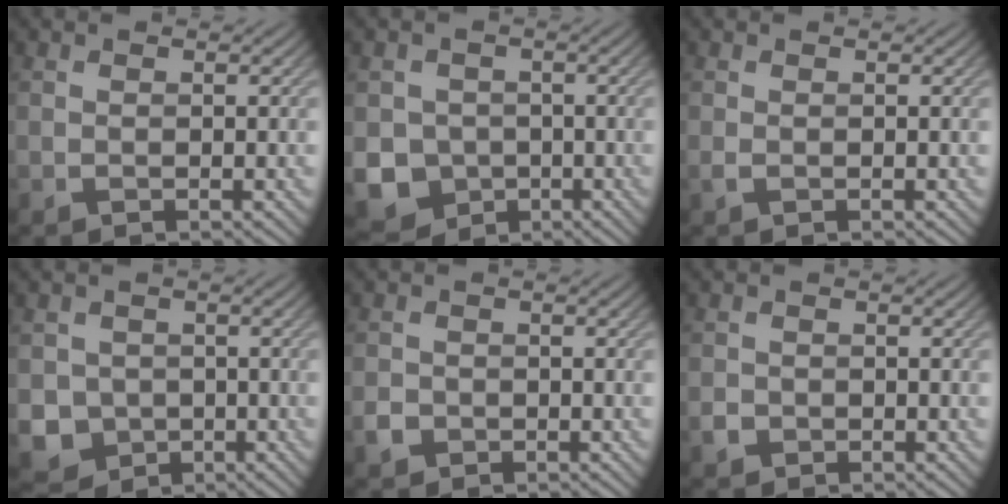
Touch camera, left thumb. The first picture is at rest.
{"total": 6.8, "force": [-2.0, 6.1, 2.3], "torque": [-0.061, -0.020, -0.053]}
{"total": 0.5, "force": [0.0, 0.1, 0.5], "torque": [-0.015, 0.000, -0.001]}
{"total": 4.4, "force": [-0.9, 4.1, 1.4], "torque": [-0.041, -0.015, -0.024]}
{"total": 1.7, "force": [-0.9, 1.3, 0.5], "torque": [-0.011, -0.002, -0.021]}
{"total": 1.2, "force": [-0.6, 1.0, 0.3], "torque": [-0.005, -0.002, -0.015]}